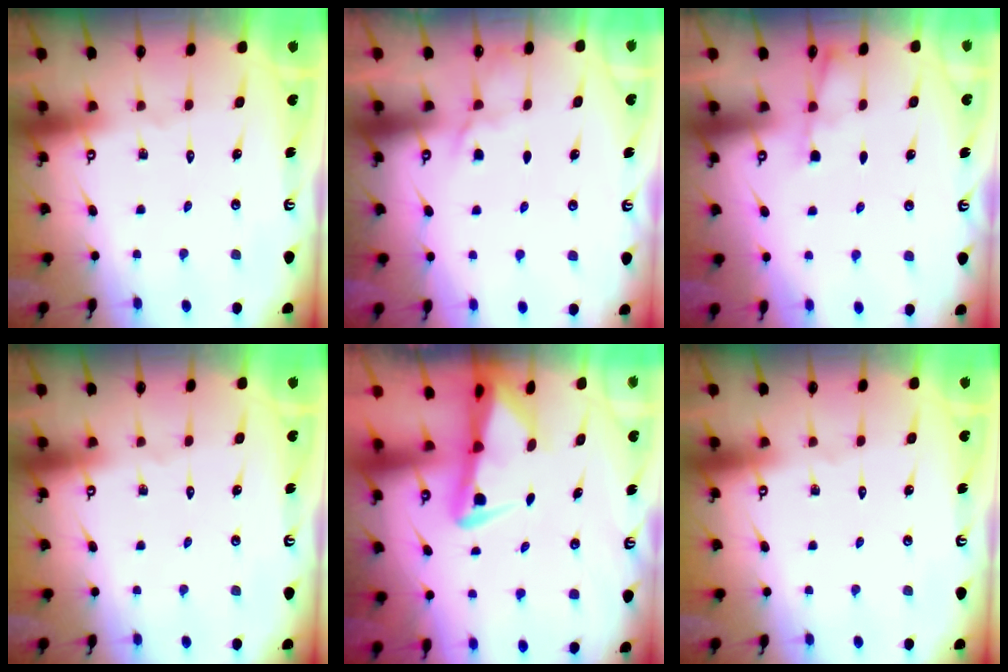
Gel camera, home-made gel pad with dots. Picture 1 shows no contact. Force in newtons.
{"total": 3.6, "press": 3.5, "slide": 0.5}
{"total": 2.3, "press": 2.3, "slide": 0.3}
{"total": 0.0}
{"total": 2.7, "press": 2.6, "slide": 0.6}
{"total": 0.0}